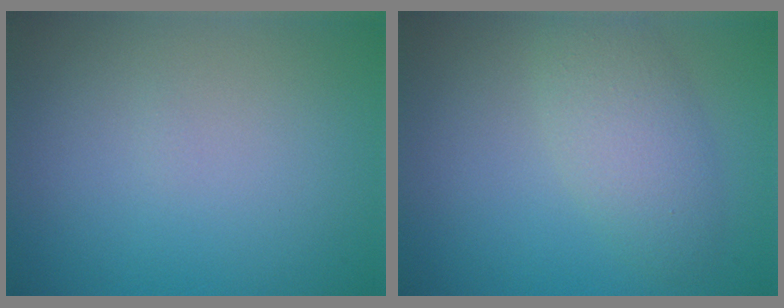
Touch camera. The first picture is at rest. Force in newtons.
{"total": 3.8, "press": 3.8, "slide": 0.1}